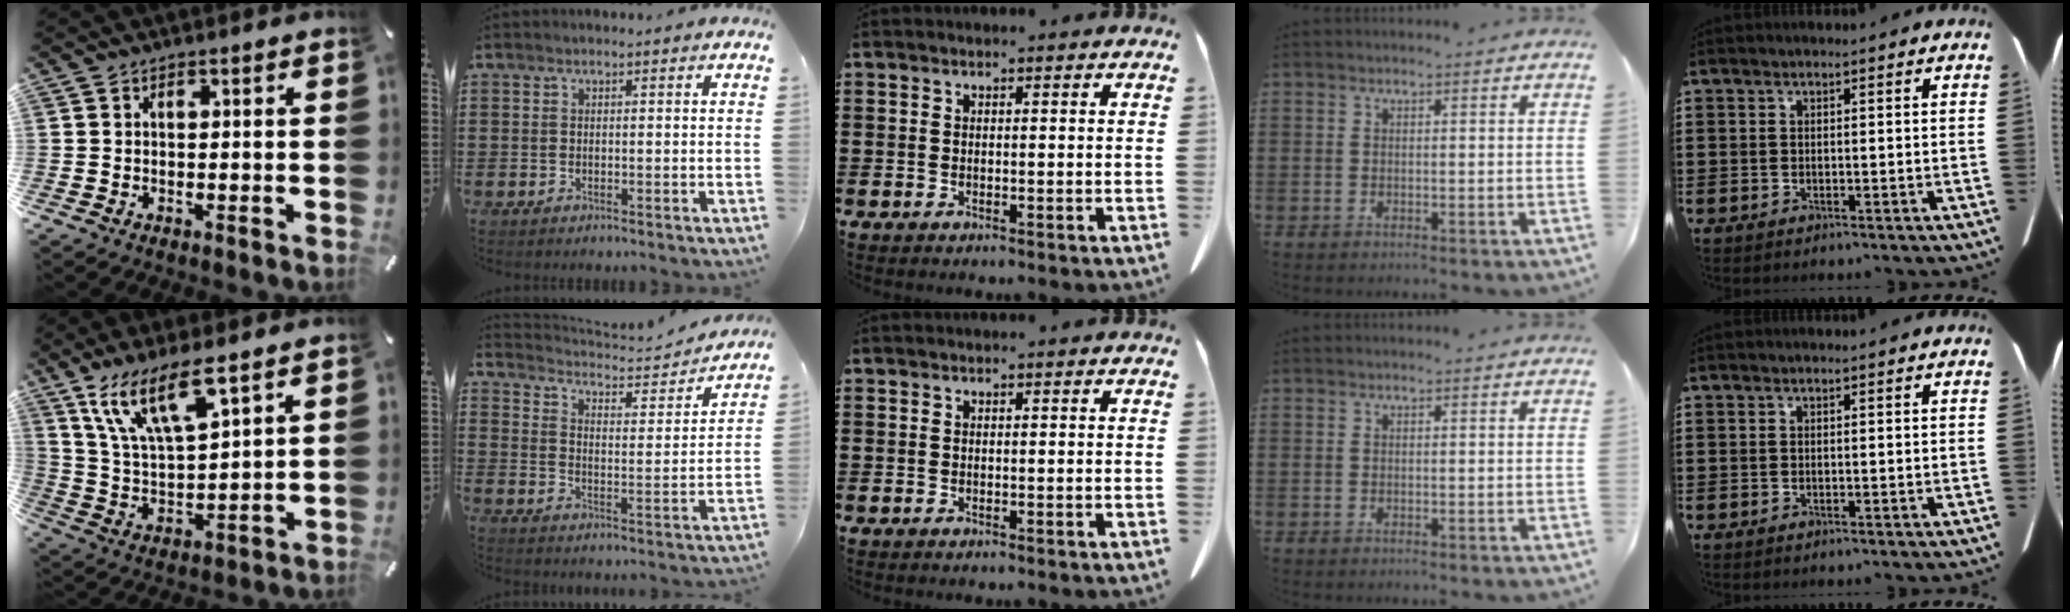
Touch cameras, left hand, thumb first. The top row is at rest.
{"thumb": {"total": 13.7, "force": [9.1, 4.2, 9.3], "torque": [-0.208, -0.034, 0.162]}, "index": {"total": 3.7, "force": [3.6, 0.6, 0.4], "torque": [-0.034, -0.030, 0.054]}}